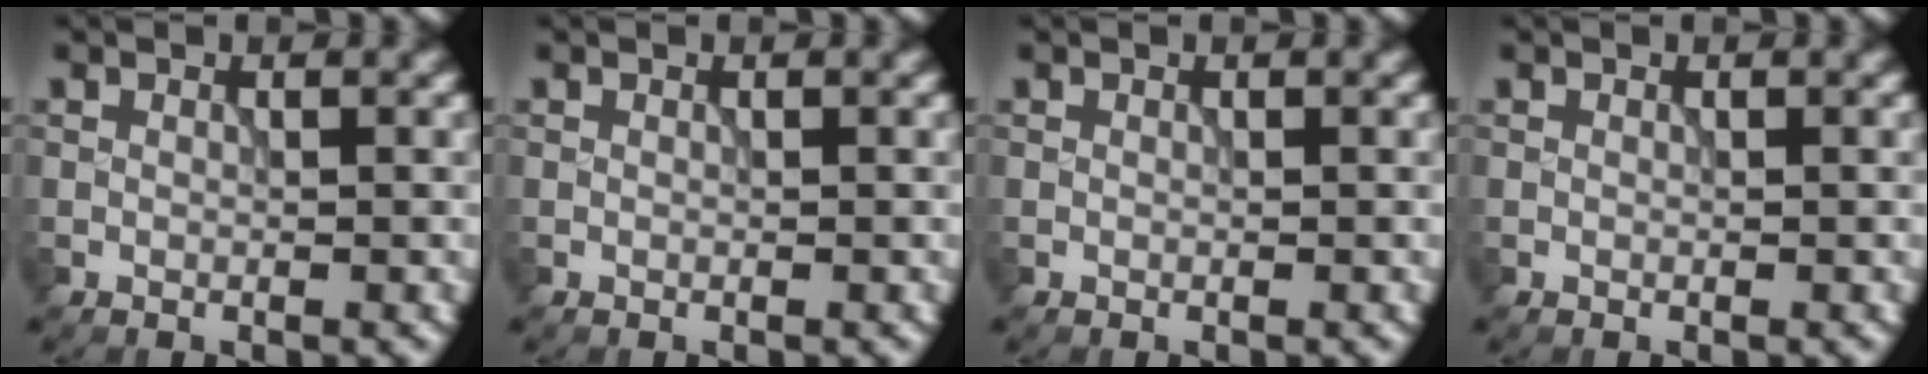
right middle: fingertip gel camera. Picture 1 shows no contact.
{"total": 0.0}
{"total": 0.0}
{"total": 0.0}